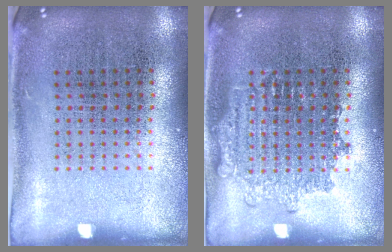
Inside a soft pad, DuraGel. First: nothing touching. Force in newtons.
{"total": 1.8, "press": 1.8, "slide": 0.3}